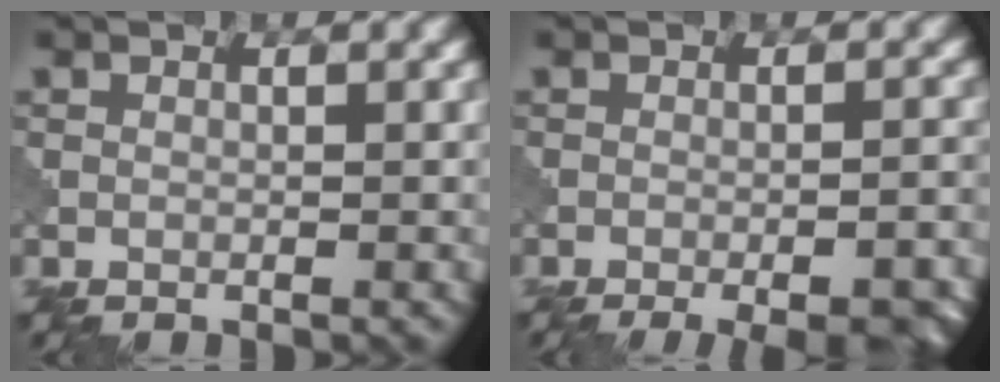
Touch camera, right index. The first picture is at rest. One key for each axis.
{"total": 8.3, "fx": -5.5, "fy": 2.9, "fz": 5.5, "tx": -0.049, "ty": 0.001, "tz": -0.047}